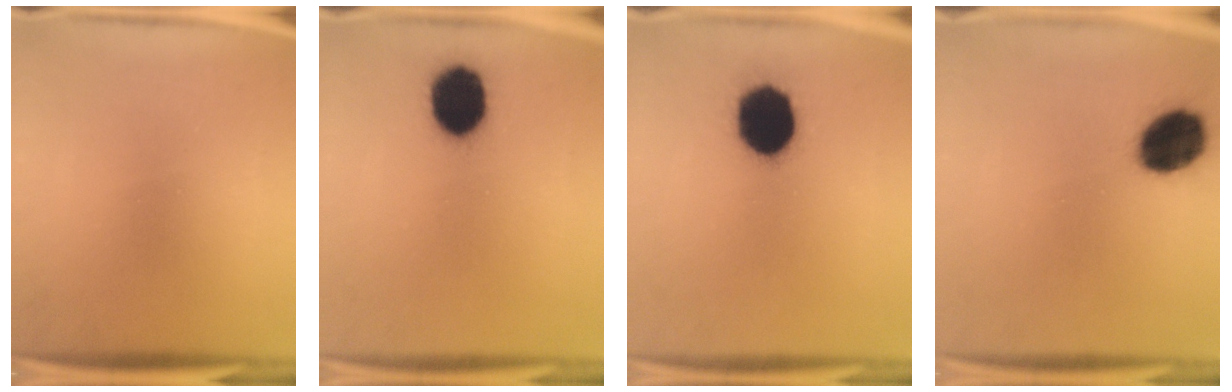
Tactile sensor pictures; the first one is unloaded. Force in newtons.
{"total": 13.0}
{"total": 16.9}
{"total": 13.4}